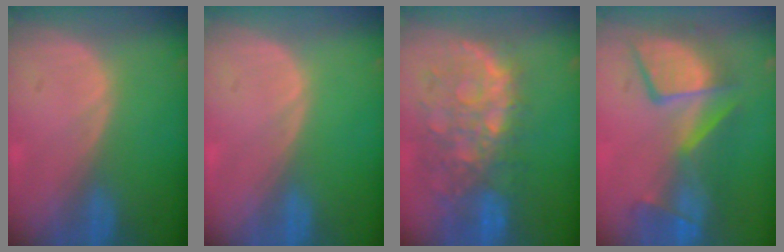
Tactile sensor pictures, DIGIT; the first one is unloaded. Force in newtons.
{"total": 0.0}
{"total": 11.2, "press": 9.6, "slide": 5.6}
{"total": 10.2, "press": 9.8, "slide": 2.9}